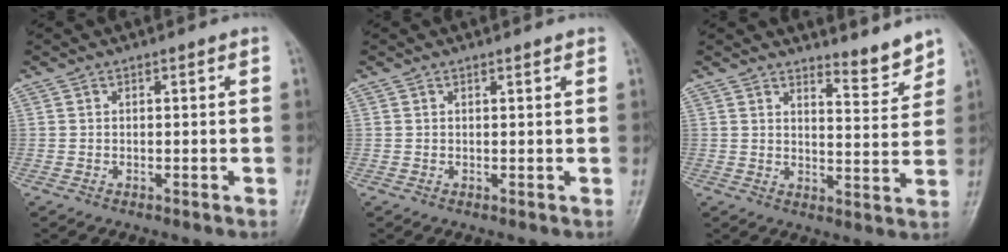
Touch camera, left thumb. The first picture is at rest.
{"total": 0.9, "force": [0.7, 0.1, 0.5], "torque": [-0.007, -0.001, 0.010]}
{"total": 5.1, "force": [4.8, 0.8, 1.6], "torque": [-0.010, -0.053, 0.076]}